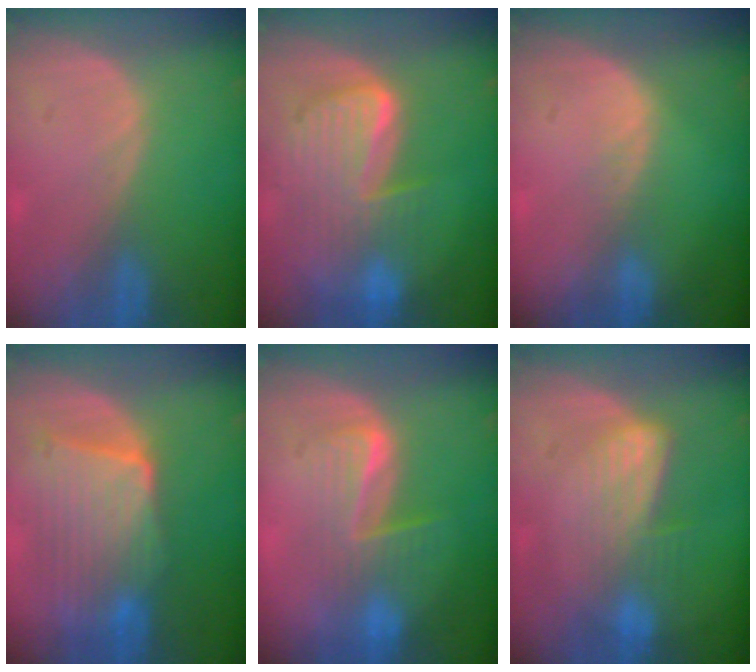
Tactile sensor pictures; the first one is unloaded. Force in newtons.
{"total": 10.0, "press": 8.6, "slide": 5.0}
{"total": 1.3, "press": 1.3, "slide": 0.1}
{"total": 9.2, "press": 8.5, "slide": 3.7}
{"total": 6.3, "press": 6.2, "slide": 1.3}
{"total": 7.0, "press": 6.1, "slide": 3.5}